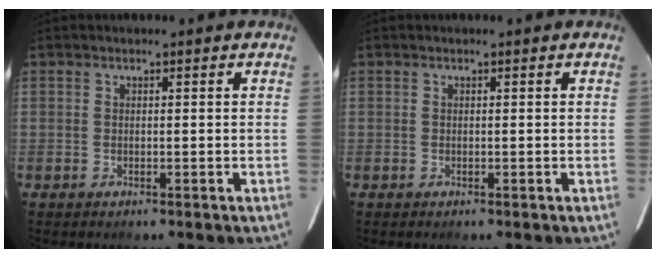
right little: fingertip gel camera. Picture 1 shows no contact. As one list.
[{"total": 0.0}]